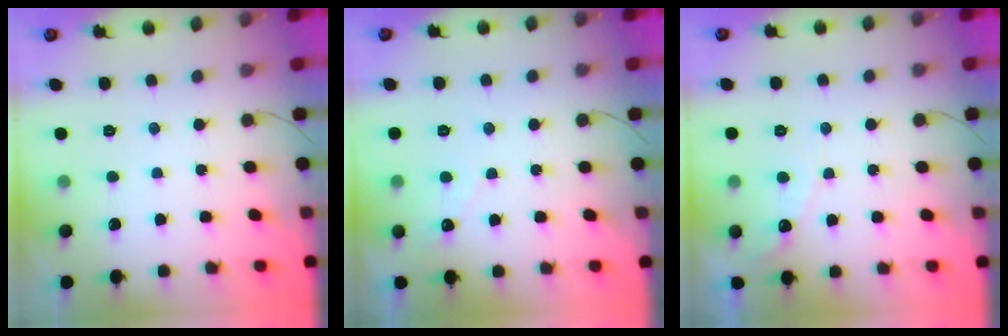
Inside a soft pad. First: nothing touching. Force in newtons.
{"total": 2.3, "press": 2.3, "slide": 0.1}
{"total": 4.2, "press": 4.2, "slide": 0.2}